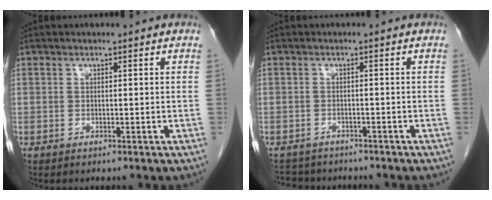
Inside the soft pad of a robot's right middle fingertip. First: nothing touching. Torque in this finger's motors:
{"motor_torque": [0.01, -0.01, 0.00, 0.00]}